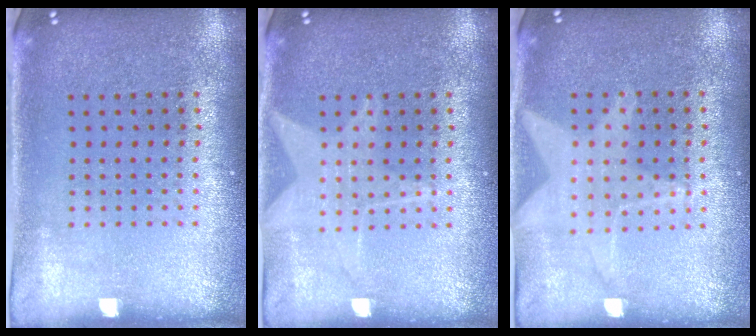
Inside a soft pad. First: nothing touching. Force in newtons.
{"total": 1.9, "press": 1.9, "slide": 0.2}
{"total": 0.6, "press": 0.5, "slide": 0.2}